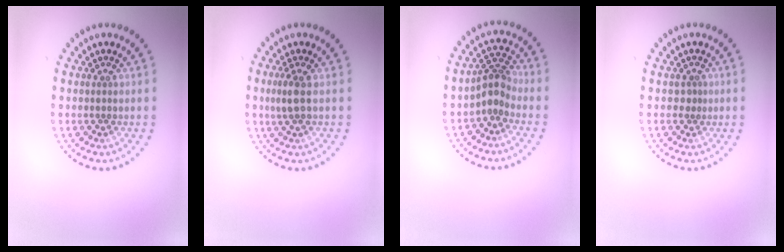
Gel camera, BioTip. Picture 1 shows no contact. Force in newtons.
{"total": 1.7, "press": 1.6, "slide": 0.7}
{"total": 2.5, "press": 2.0, "slide": 1.6}
{"total": 0.6, "press": 0.4, "slide": 0.5}